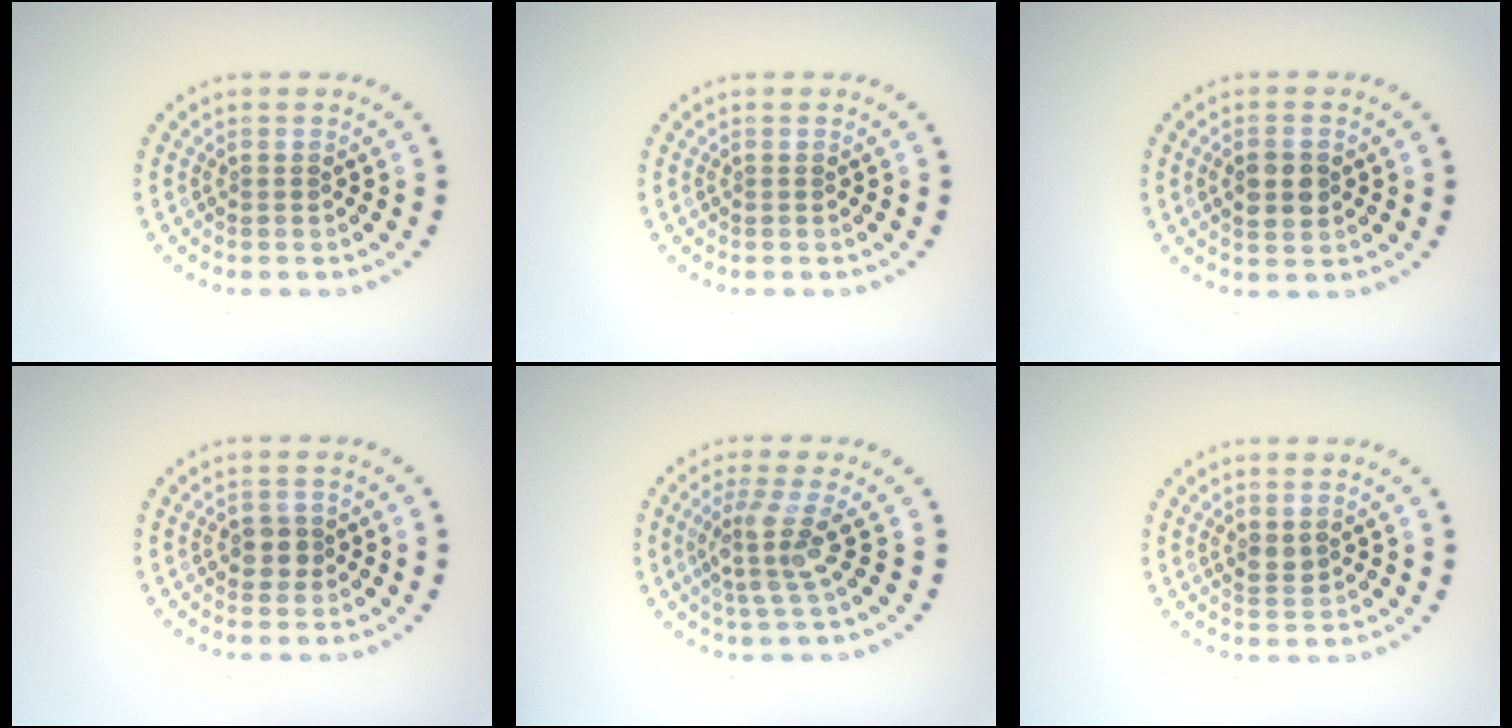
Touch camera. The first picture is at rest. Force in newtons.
{"total": 0.0}
{"total": 2.8, "press": 2.8, "slide": 0.1}
{"total": 1.8, "press": 1.7, "slide": 0.6}
{"total": 3.2, "press": 2.4, "slide": 2.2}
{"total": 1.2, "press": 1.1, "slide": 0.4}